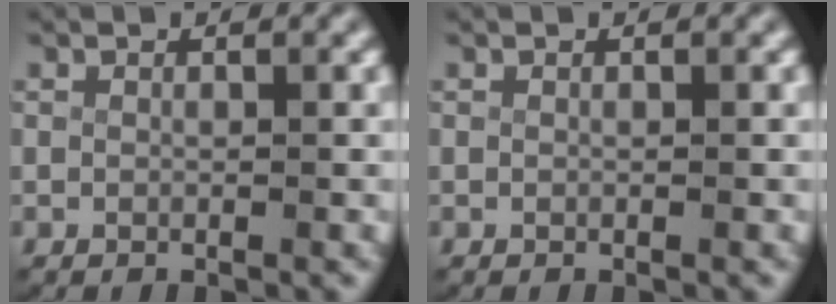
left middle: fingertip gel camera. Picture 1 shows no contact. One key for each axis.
{"total": 0.0}